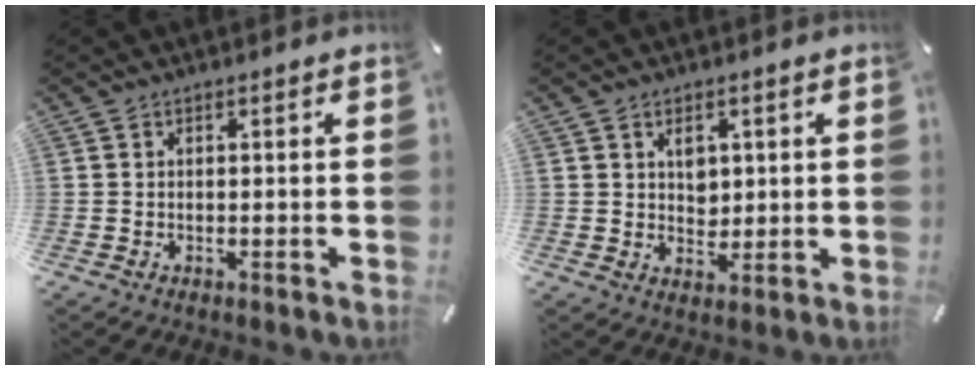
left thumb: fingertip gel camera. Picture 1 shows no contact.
{"total": 4.0, "force": [1.3, 3.3, 1.7], "torque": [-0.009, -0.007, 0.017]}